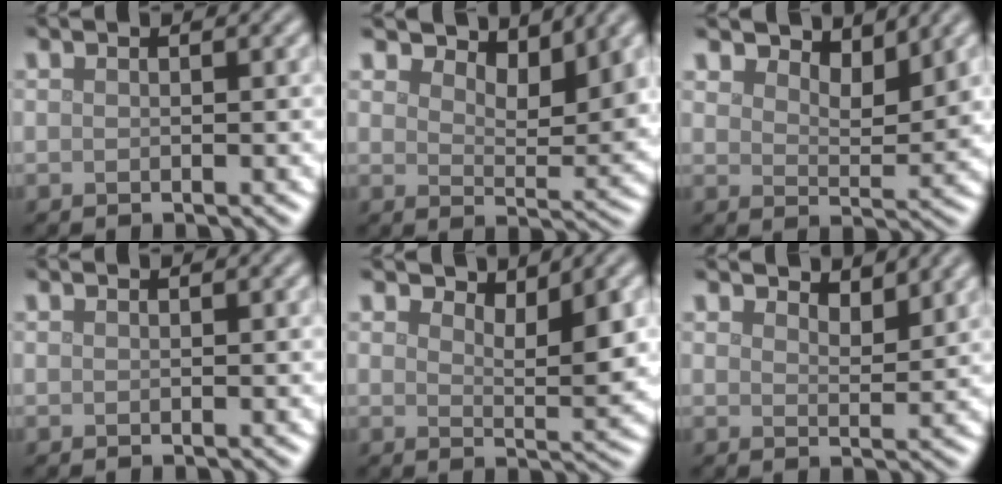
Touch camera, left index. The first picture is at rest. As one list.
[{"total": 5.0, "force": [4.2, 1.6, 2.1], "torque": [-0.038, -0.004, 0.064]}, {"total": 4.1, "force": [3.7, 1.2, 1.4], "torque": [-0.029, -0.002, 0.057]}, {"total": 0.0}, {"total": 3.4, "force": [2.4, 1.1, 2.2], "torque": [-0.031, -0.005, 0.035]}, {"total": 2.8, "force": [2.7, 0.5, 0.7], "torque": [-0.011, -0.002, 0.039]}]